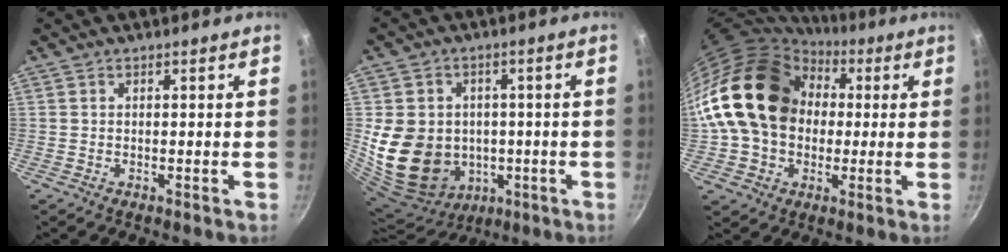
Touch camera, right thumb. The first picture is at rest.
{"total": 17.9, "force": [-1.2, 15.3, 9.2], "torque": [-0.166, 0.016, 0.005]}
{"total": 21.3, "force": [3.3, 16.7, 12.9], "torque": [-0.208, 0.041, 0.056]}